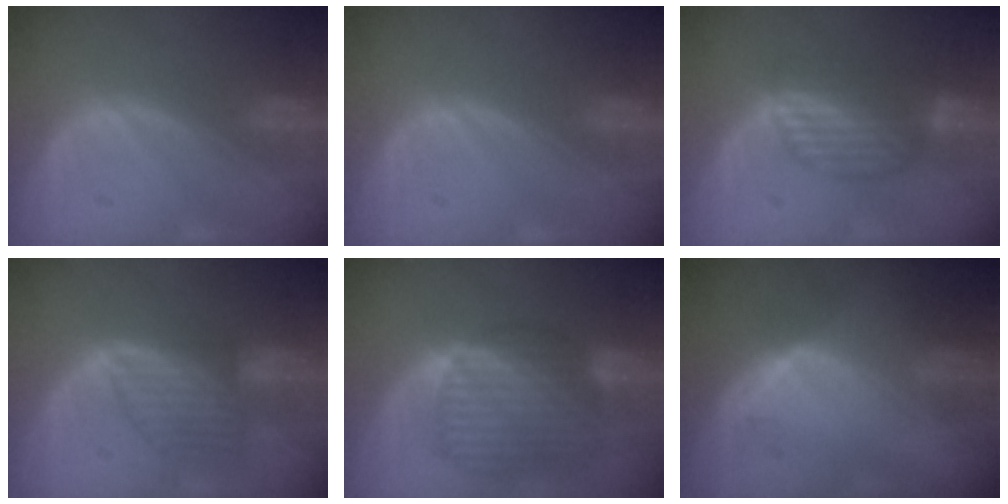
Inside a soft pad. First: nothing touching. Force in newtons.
{"total": 0.0}
{"total": 6.6, "press": 6.3, "slide": 2.0}
{"total": 7.3, "press": 6.4, "slide": 3.5}
{"total": 10.7, "press": 9.1, "slide": 5.5}
{"total": 6.4, "press": 6.0, "slide": 2.2}